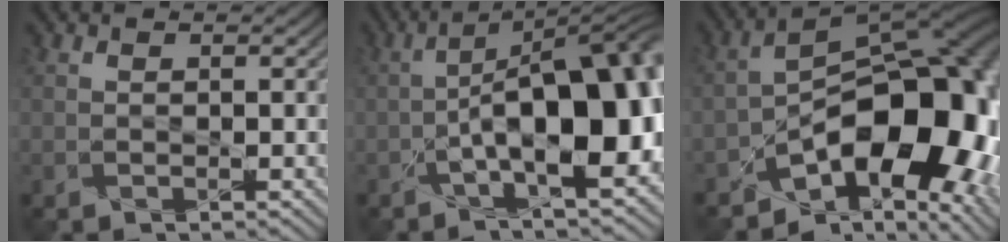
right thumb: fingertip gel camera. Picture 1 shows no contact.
{"total": 15.9, "force": [-2.9, 6.2, 14.4], "torque": [-0.206, -0.006, -0.039]}
{"total": 15.4, "force": [-6.6, 8.3, 11.2], "torque": [-0.127, -0.011, -0.117]}